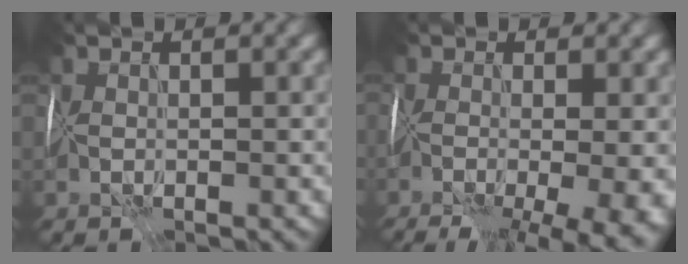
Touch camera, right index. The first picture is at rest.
{"total": 12.4, "force": [-6.2, 5.4, 9.3], "torque": [-0.105, -0.019, -0.042]}